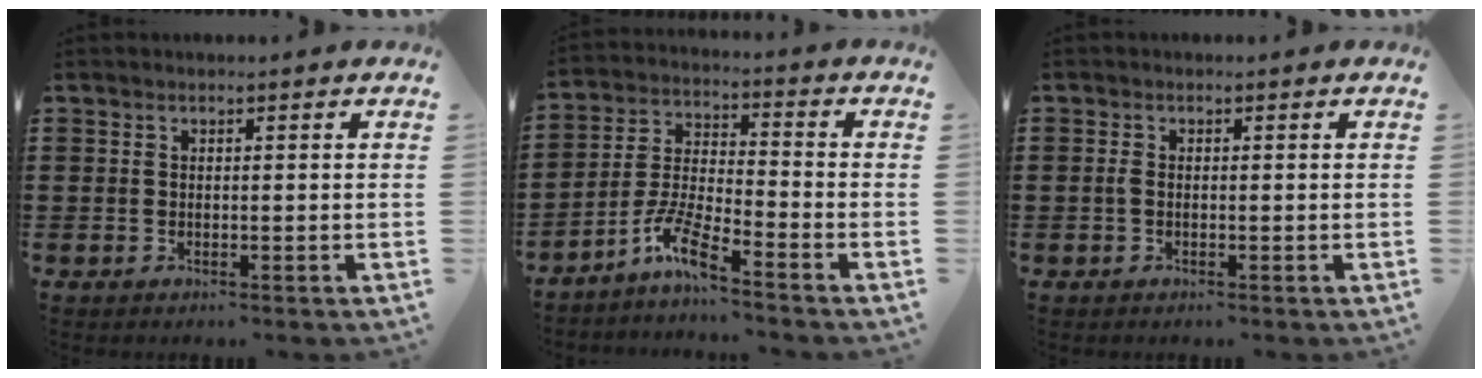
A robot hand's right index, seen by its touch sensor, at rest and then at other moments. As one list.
[{"total": 7.0, "force": [-5.3, 0.8, 4.5], "torque": [-0.111, -0.009, -0.106]}, {"total": 0.9, "force": [-0.3, 0.3, 0.8], "torque": [-0.025, -0.004, -0.007]}]